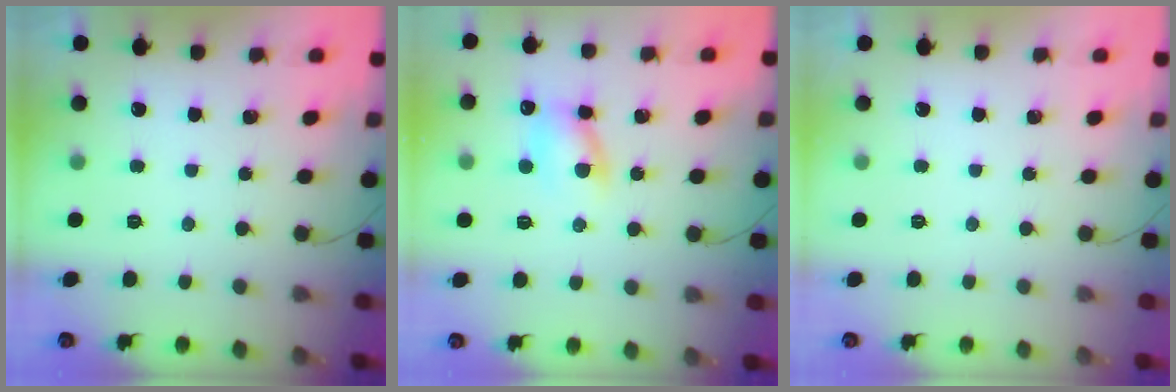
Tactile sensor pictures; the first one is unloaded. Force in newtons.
{"total": 7.6, "press": 7.4, "slide": 1.3}
{"total": 0.0}